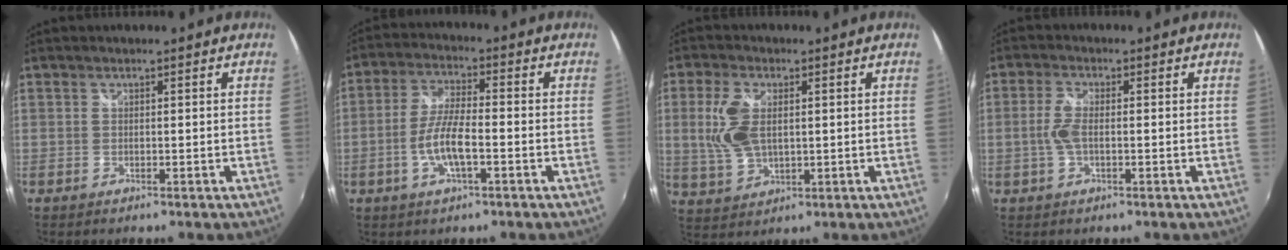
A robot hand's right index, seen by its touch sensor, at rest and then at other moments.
{"total": 7.9, "force": [-2.6, 2.1, 7.2], "torque": [-0.148, 0.000, -0.051]}
{"total": 9.1, "force": [1.3, 5.0, 7.5], "torque": [-0.163, 0.002, 0.032]}
{"total": 4.3, "force": [-0.4, 1.6, 3.9], "torque": [-0.085, 0.002, -0.009]}